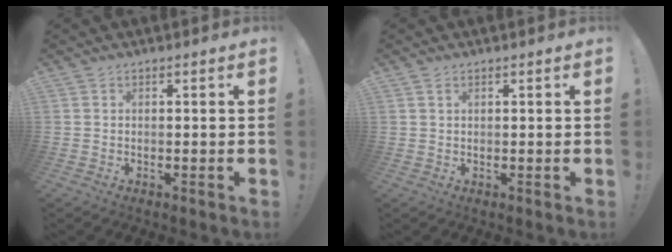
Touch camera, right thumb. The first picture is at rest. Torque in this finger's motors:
{"motor_torque": [-0.02, -0.19, -0.04, -0.07, 0.03]}